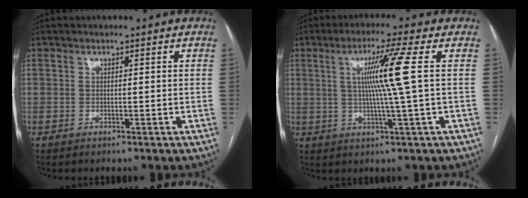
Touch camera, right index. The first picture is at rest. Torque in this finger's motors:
{"motor_torque": [1.11, 0.19, 0.26, 0.12]}